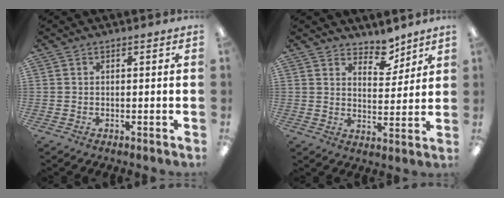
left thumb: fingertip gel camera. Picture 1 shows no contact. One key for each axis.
{"total": 6.9, "fx": 5.9, "fy": 3.1, "fz": 1.9, "tx": -0.015, "ty": -0.040, "tz": 0.105}